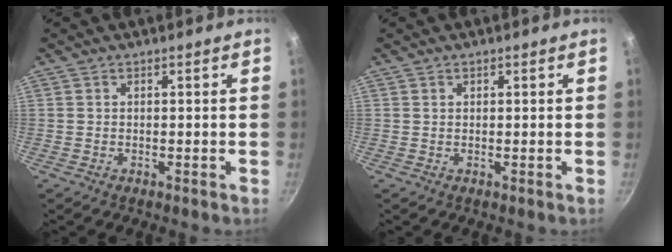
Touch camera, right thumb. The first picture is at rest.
{"total": 0.7, "force": [0.3, 0.4, 0.4], "torque": [-0.006, 0.002, 0.006]}